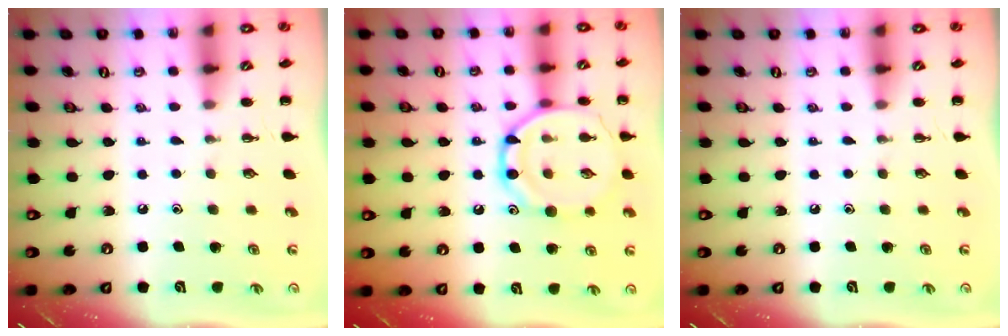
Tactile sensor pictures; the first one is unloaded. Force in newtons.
{"total": 15.2, "press": 15.2, "slide": 0.8}
{"total": 0.0}